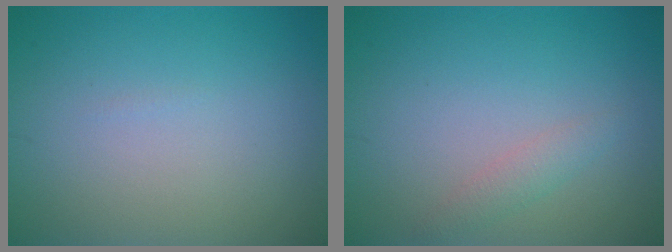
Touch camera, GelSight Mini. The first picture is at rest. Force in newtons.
{"total": 1.3, "press": 1.3, "slide": 0.1}